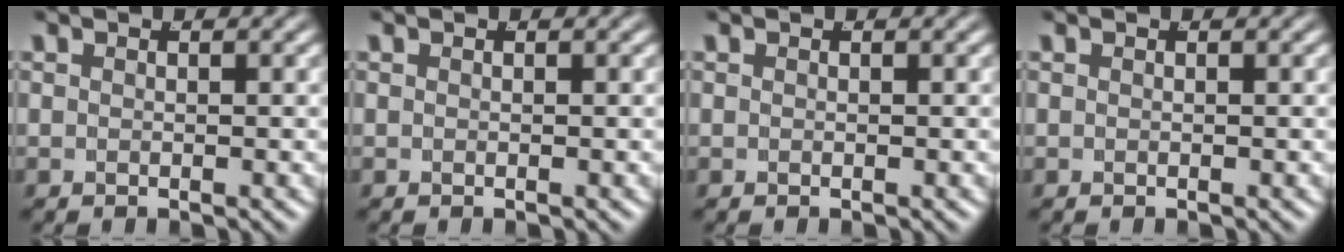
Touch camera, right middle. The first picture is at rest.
{"total": 0.0}
{"total": 0.0}
{"total": 0.0}